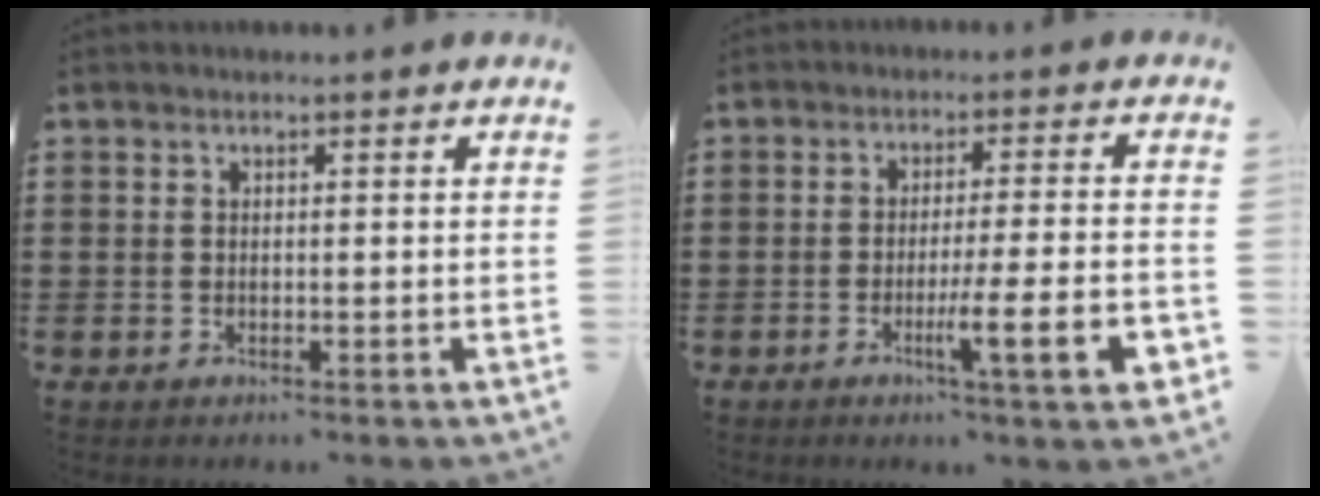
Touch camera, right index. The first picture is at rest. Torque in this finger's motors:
{"motor_torque": [0.91, -0.80, 0.42, 0.14]}